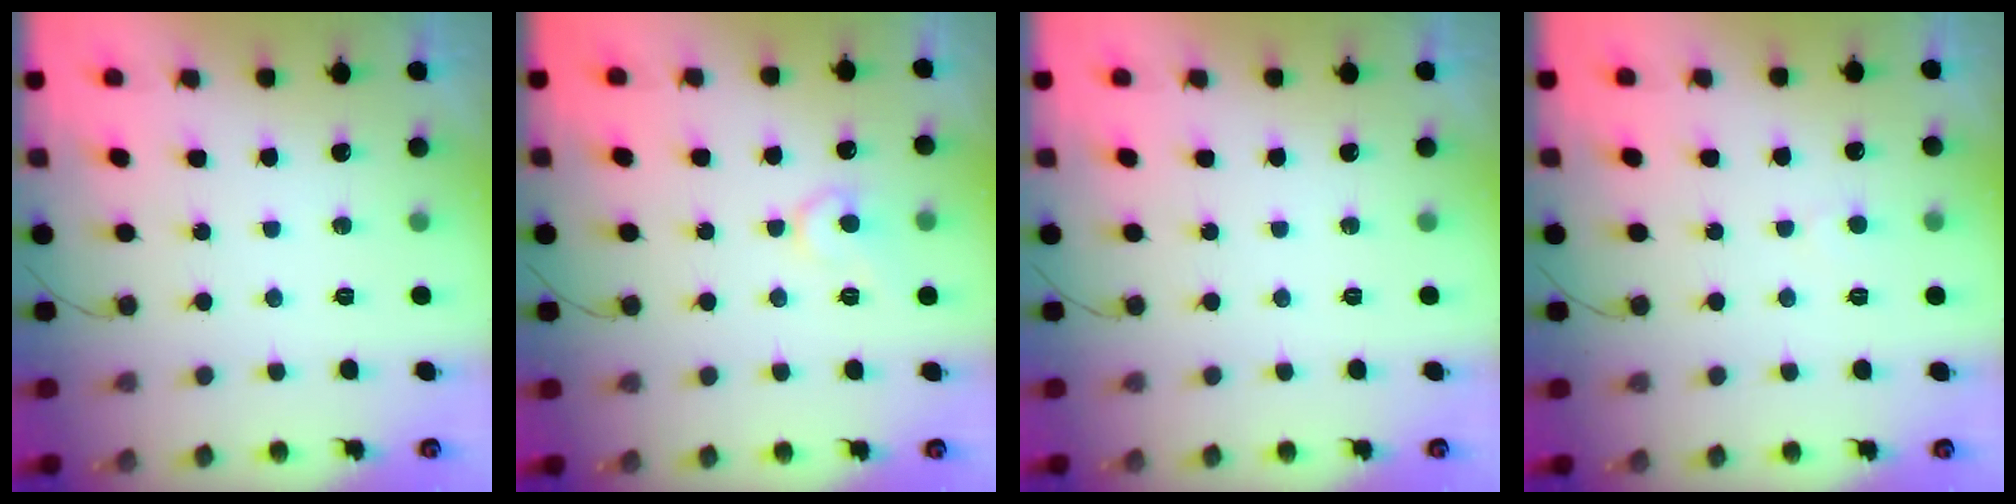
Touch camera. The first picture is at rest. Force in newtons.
{"total": 8.2, "press": 8.1, "slide": 0.8}
{"total": 0.0}
{"total": 2.8, "press": 2.8, "slide": 0.2}